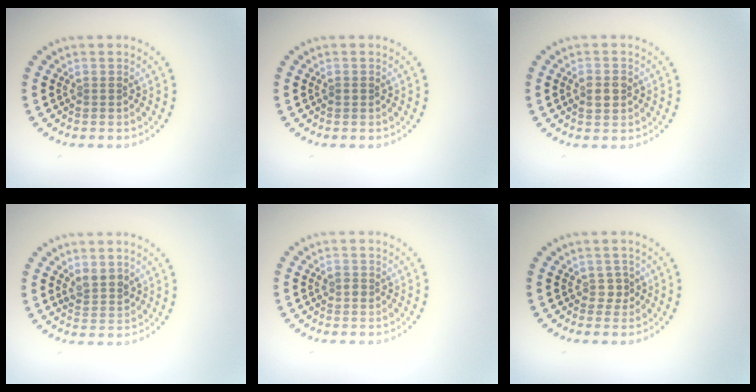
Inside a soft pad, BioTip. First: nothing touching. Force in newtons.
{"total": 0.7, "press": 0.7, "slide": 0.2}
{"total": 2.4, "press": 2.3, "slide": 0.1}
{"total": 2.0, "press": 1.8, "slide": 0.8}
{"total": 1.0, "press": 1.0, "slide": 0.1}
{"total": 1.0, "press": 0.9, "slide": 0.5}